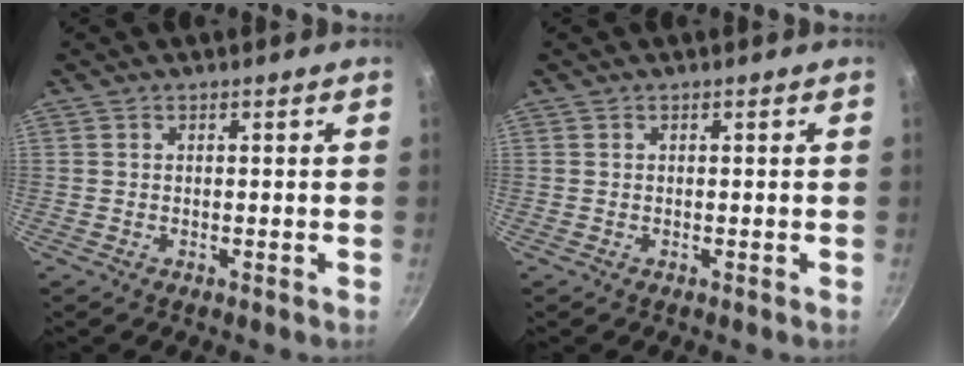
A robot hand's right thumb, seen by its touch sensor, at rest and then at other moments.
{"total": 0.0}